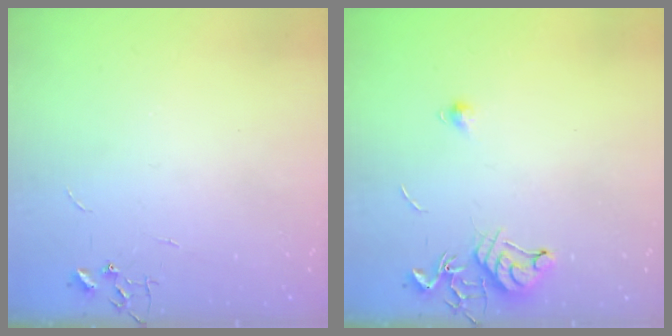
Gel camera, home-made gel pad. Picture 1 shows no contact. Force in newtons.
{"total": 7.8, "press": 7.7, "slide": 0.8}